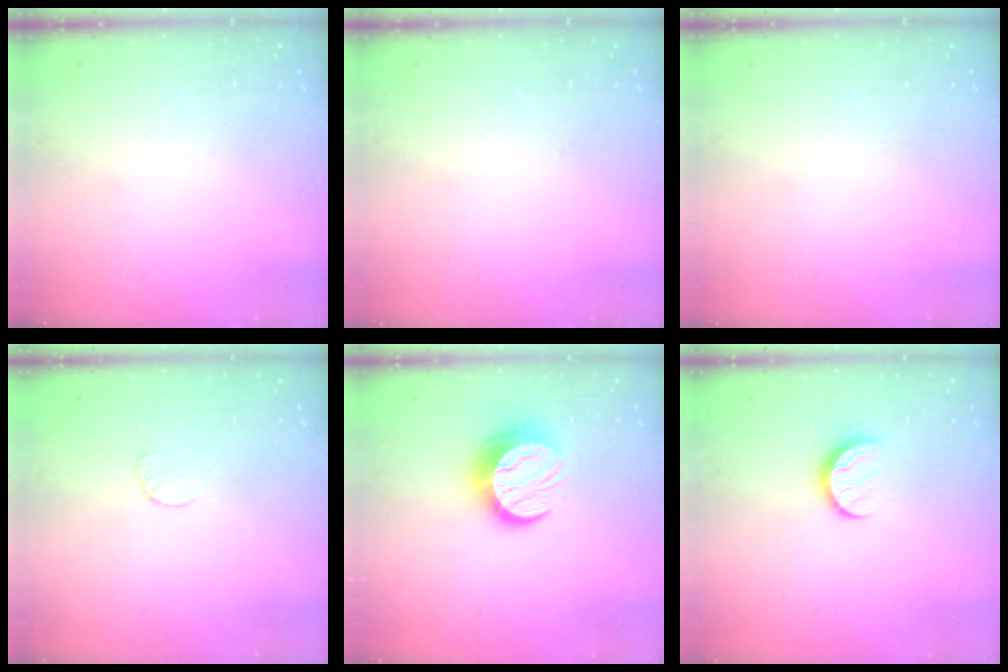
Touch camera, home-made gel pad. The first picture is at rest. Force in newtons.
{"total": 0.0}
{"total": 0.0}
{"total": 3.8, "press": 3.8, "slide": 0.4}
{"total": 11.3, "press": 11.3, "slide": 0.3}
{"total": 7.3, "press": 7.2, "slide": 0.7}